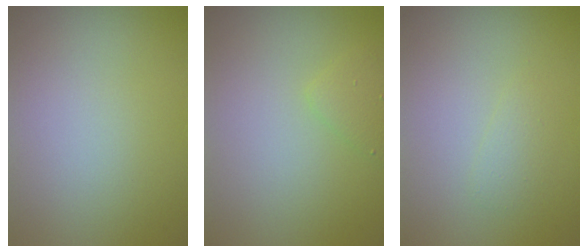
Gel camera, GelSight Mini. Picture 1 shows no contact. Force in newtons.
{"total": 1.4, "press": 1.4, "slide": 0.1}
{"total": 1.0, "press": 1.0, "slide": 0.0}